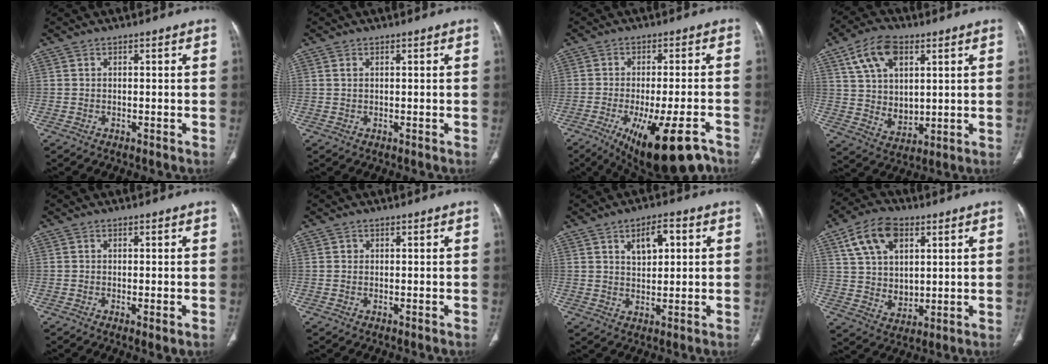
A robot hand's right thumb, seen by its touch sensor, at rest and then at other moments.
{"total": 0.7, "force": [0.3, 0.4, 0.4], "torque": [-0.010, 0.003, 0.007]}
{"total": 16.7, "force": [-10.8, 4.8, 11.9], "torque": [-0.152, 0.029, -0.158]}
{"total": 12.8, "force": [5.5, 8.0, 8.4], "torque": [-0.131, -0.021, 0.109]}
{"total": 1.8, "force": [-0.4, 0.3, 1.7], "torque": [-0.034, -0.009, -0.006]}
{"total": 0.5, "force": [0.1, 0.5, 0.1], "torque": [0.002, 0.003, 0.002]}
{"total": 6.1, "force": [2.3, 3.1, 4.6], "torque": [-0.059, -0.003, 0.039]}
{"total": 13.2, "force": [5.7, 8.5, 8.3], "torque": [-0.130, -0.015, 0.110]}